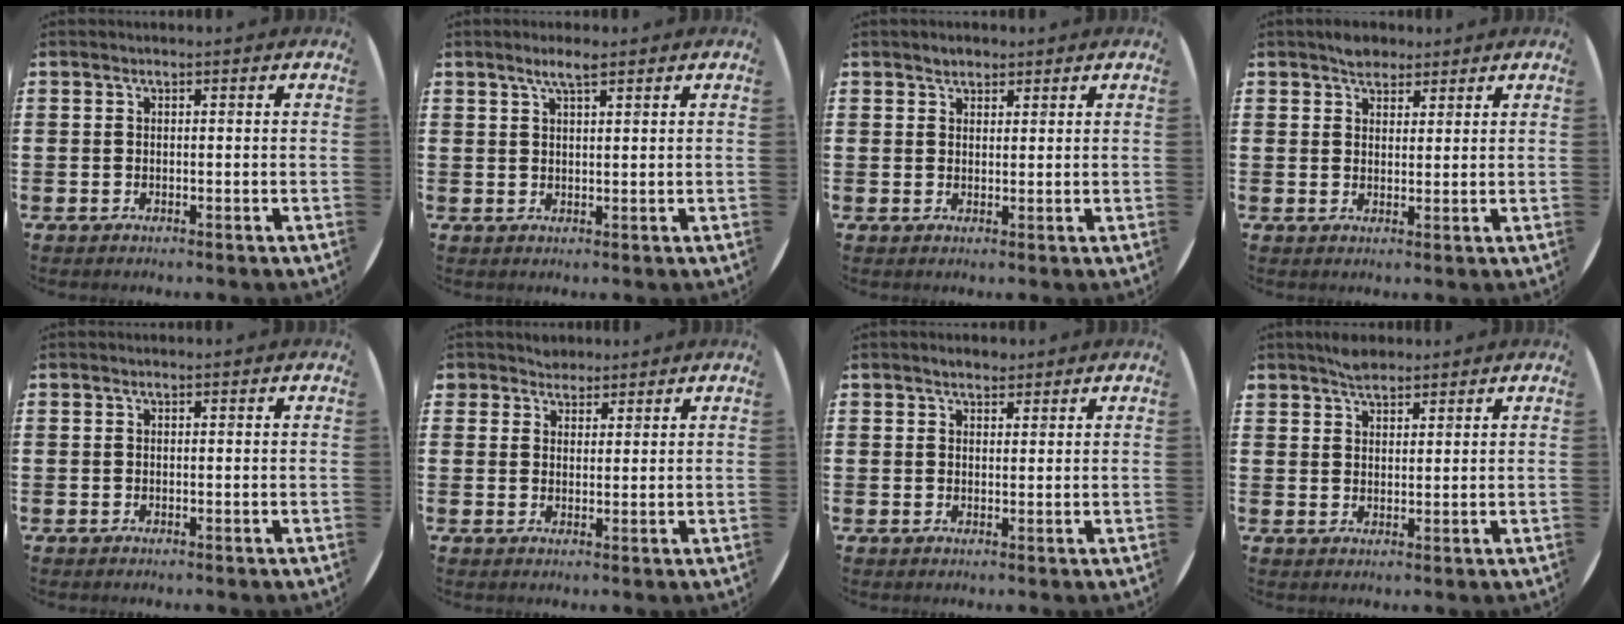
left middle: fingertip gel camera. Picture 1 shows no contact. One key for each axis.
{"total": 3.1, "fx": 2.2, "fy": 0.5, "fz": 2.1, "tx": -0.043, "ty": 0.006, "tz": 0.037}
{"total": 1.7, "fx": 1.6, "fy": 0.8, "fz": 0.1, "tx": 0.004, "ty": 0.002, "tz": 0.029}
{"total": 2.6, "fx": 2.3, "fy": 1.2, "fz": 0.3, "tx": -0.001, "ty": 0.001, "tz": 0.043}
{"total": 0.0}
{"total": 2.7, "fx": 2.6, "fy": 0.9, "fz": -0.3, "tx": -0.001, "ty": 0.002, "tz": 0.050}
{"total": 1.7, "fx": 1.6, "fy": 0.6, "fz": 0.3, "tx": 0.000, "ty": 0.001, "tz": 0.029}
{"total": 2.6, "fx": 2.4, "fy": 0.9, "fz": 0.4, "tx": -0.013, "ty": 0.003, "tz": 0.047}